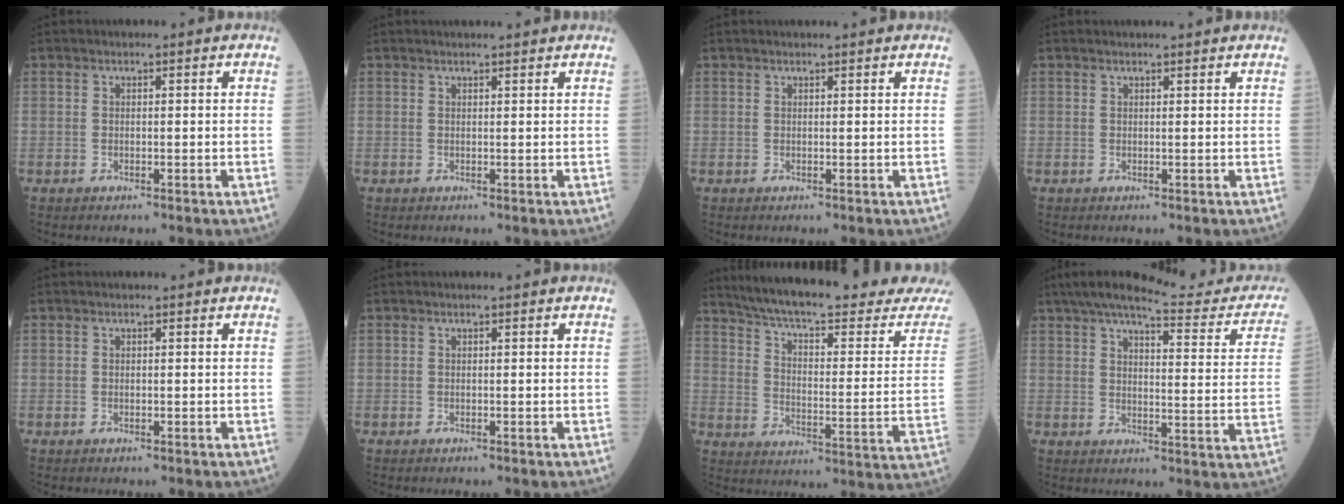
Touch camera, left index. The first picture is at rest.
{"total": 3.8, "force": [3.7, 0.2, 1.1], "torque": [-0.015, 0.019, 0.044]}
{"total": 2.5, "force": [2.4, 0.1, 0.7], "torque": [-0.008, 0.015, 0.030]}
{"total": 3.1, "force": [3.0, 0.1, 0.9], "torque": [-0.011, 0.017, 0.036]}
{"total": 0.0}
{"total": 0.0}
{"total": 24.9, "force": [22.8, 1.2, 9.9], "torque": [-0.156, -0.076, 0.301]}
{"total": 22.9, "force": [20.2, 3.3, 10.4], "torque": [-0.142, -0.028, 0.242]}